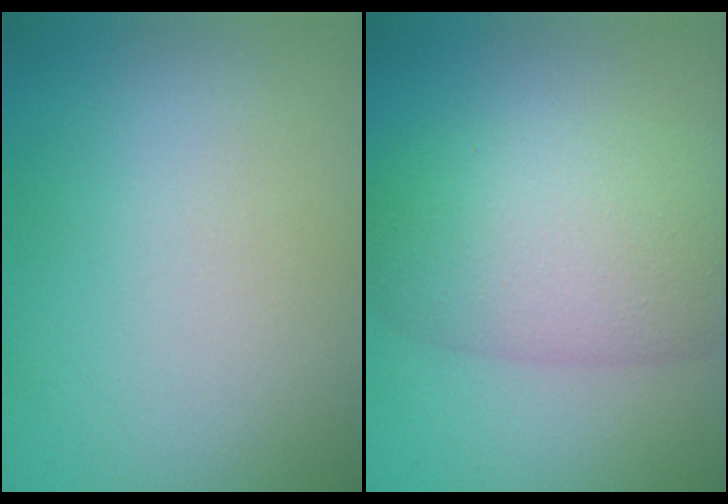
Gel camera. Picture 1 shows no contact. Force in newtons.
{"total": 8.2, "press": 8.2, "slide": 0.2}